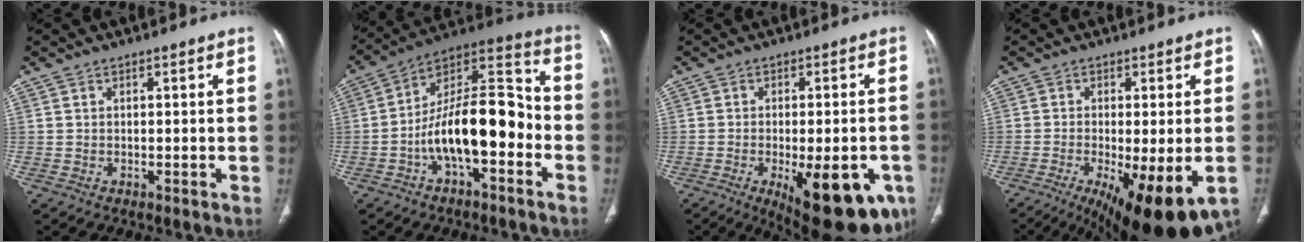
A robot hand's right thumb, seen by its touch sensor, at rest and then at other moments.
{"total": 18.4, "force": [-4.9, 8.3, 15.7], "torque": [-0.244, 0.066, -0.087]}
{"total": 18.7, "force": [-7.5, 7.2, 15.5], "torque": [-0.152, -0.002, -0.085]}
{"total": 16.0, "force": [-6.5, 4.4, 13.9], "torque": [-0.198, -0.025, -0.091]}